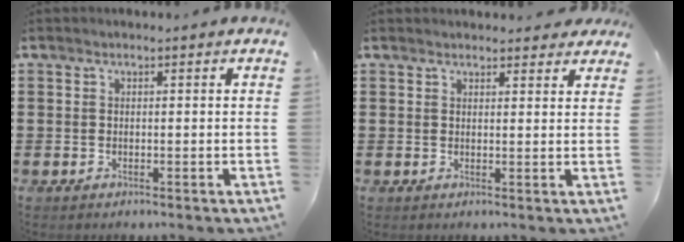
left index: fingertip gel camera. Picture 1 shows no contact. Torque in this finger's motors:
{"motor_torque": [2.14, 0.00, 0.36, 0.01]}